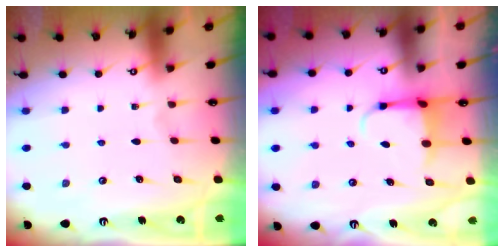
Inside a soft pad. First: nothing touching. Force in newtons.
{"total": 3.9, "press": 3.7, "slide": 1.0}